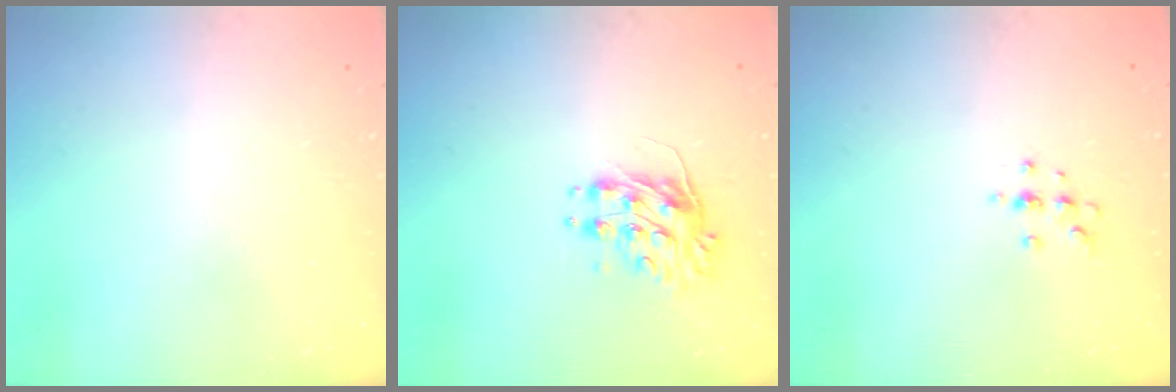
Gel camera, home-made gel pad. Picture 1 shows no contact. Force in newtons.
{"total": 8.7, "press": 8.7, "slide": 0.3}
{"total": 4.3, "press": 4.2, "slide": 1.0}